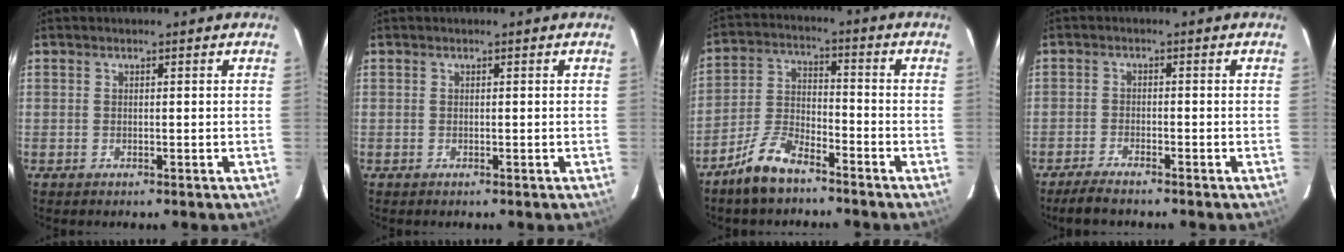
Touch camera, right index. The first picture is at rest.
{"total": 0.0}
{"total": 8.9, "force": [-6.9, 3.1, 4.7], "torque": [-0.108, 0.008, -0.134]}
{"total": 4.3, "force": [-3.8, 0.6, 2.0], "torque": [-0.058, -0.009, -0.072]}